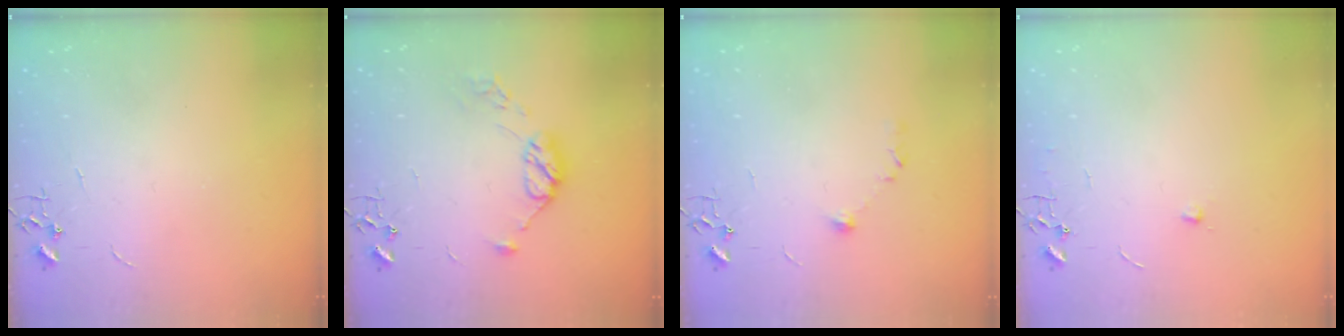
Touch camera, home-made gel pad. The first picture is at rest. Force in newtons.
{"total": 9.5, "press": 9.5, "slide": 0.5}
{"total": 6.6, "press": 6.6, "slide": 0.8}
{"total": 5.1, "press": 5.1, "slide": 0.6}